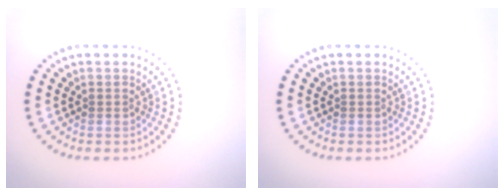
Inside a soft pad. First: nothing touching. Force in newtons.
{"total": 0.0}